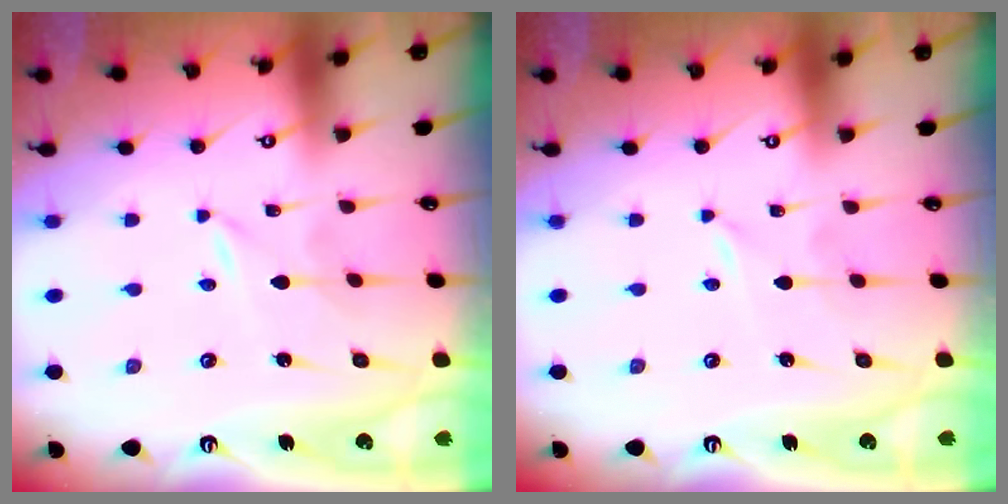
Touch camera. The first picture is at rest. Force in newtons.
{"total": 0.0}